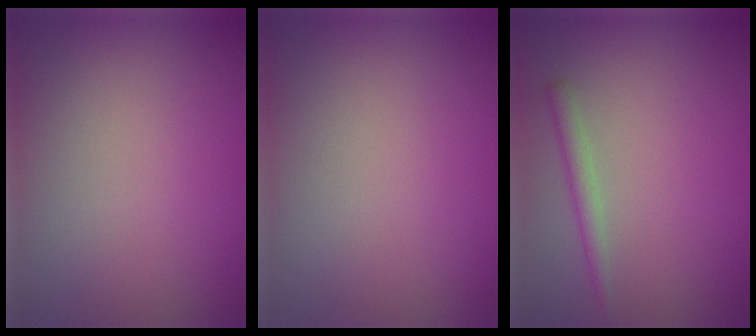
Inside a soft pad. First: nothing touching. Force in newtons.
{"total": 0.0}
{"total": 1.5, "press": 1.5, "slide": 0.1}